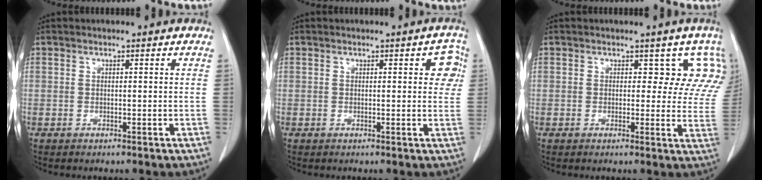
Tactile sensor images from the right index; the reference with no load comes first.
{"total": 3.5, "force": [1.1, 1.7, 2.9], "torque": [-0.017, 0.007, 0.005]}
{"total": 5.8, "force": [3.9, 3.7, 2.3], "torque": [0.003, -0.002, 0.013]}